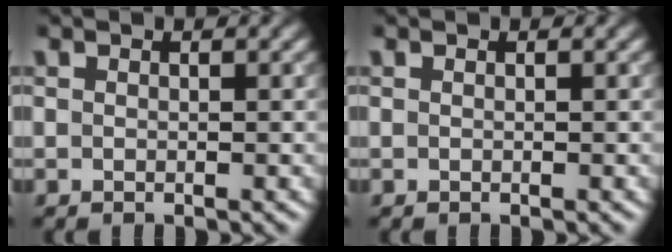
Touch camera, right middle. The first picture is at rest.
{"total": 0.0}